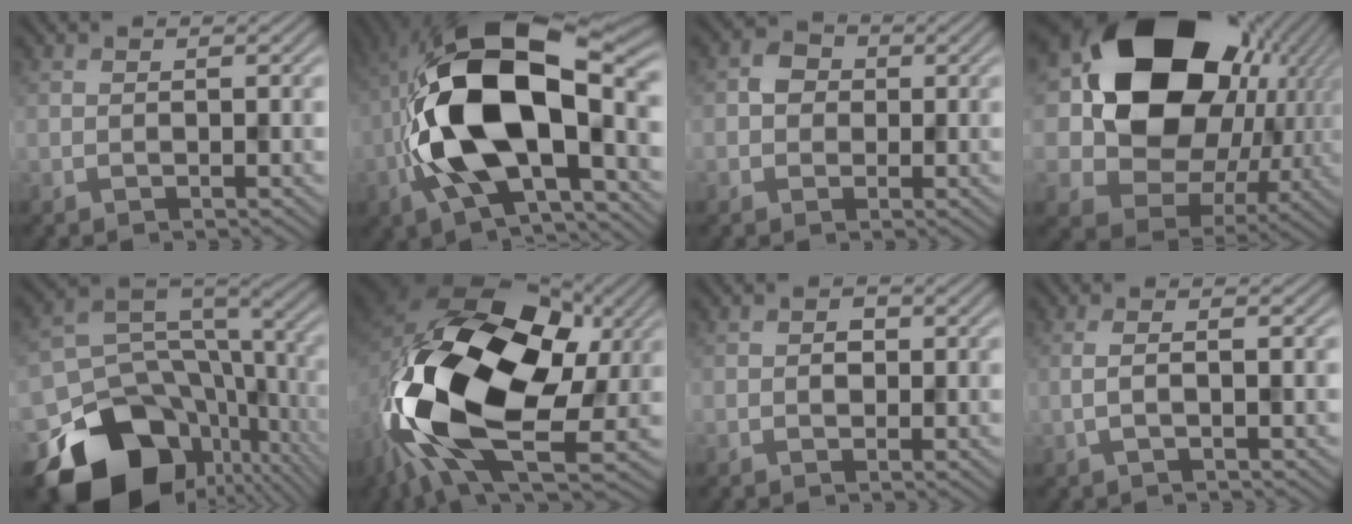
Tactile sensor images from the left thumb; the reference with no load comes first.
{"total": 17.5, "force": [-2.0, 9.0, 14.9], "torque": [-0.298, 0.002, -0.041]}
{"total": 2.6, "force": [0.1, 2.4, 0.9], "torque": [-0.016, 0.005, -0.004]}
{"total": 20.3, "force": [5.1, 15.9, 11.6], "torque": [-0.227, -0.013, 0.107]}
{"total": 18.3, "force": [-9.1, 12.6, 9.7], "torque": [-0.221, -0.064, -0.121]}
{"total": 20.6, "force": [-1.9, 13.0, 15.9], "torque": [-0.354, -0.030, -0.025]}
{"total": 1.3, "force": [0.0, 1.1, 0.7], "torque": [-0.014, -0.003, -0.003]}
{"total": 2.2, "force": [-0.1, 0.5, 2.1], "torque": [-0.039, 0.005, -0.009]}